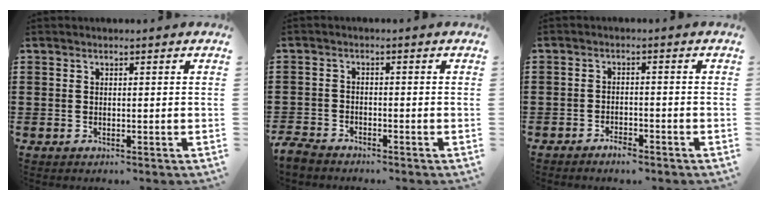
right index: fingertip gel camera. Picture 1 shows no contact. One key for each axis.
{"total": 2.6, "fx": -2.5, "fy": 0.6, "fz": 0.4, "tx": -0.018, "ty": 0.000, "tz": -0.054}
{"total": 2.0, "fx": -1.8, "fy": 0.4, "fz": 0.6, "tx": -0.014, "ty": 0.002, "tz": -0.036}